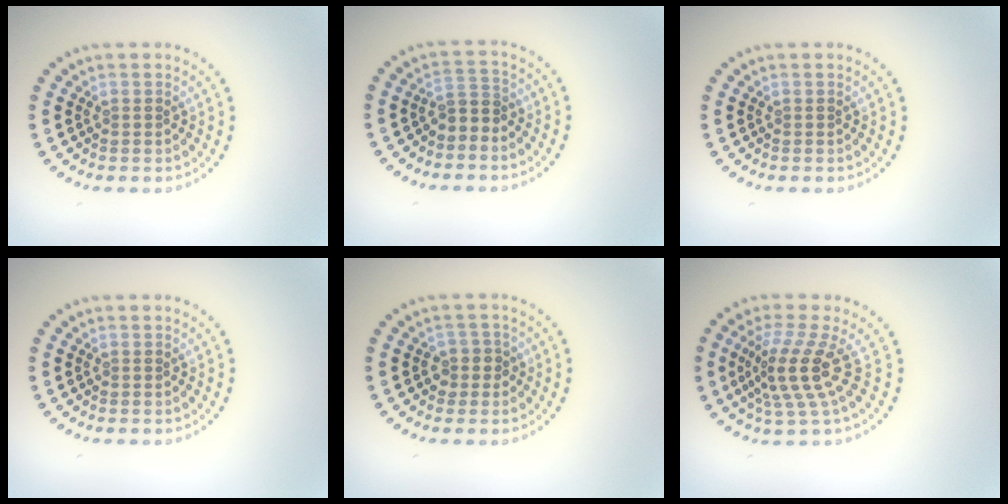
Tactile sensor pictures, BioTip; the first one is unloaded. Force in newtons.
{"total": 2.0, "press": 1.6, "slide": 1.1}
{"total": 0.0}
{"total": 0.0}
{"total": 1.7, "press": 1.4, "slide": 0.9}
{"total": 4.3, "press": 3.0, "slide": 3.1}